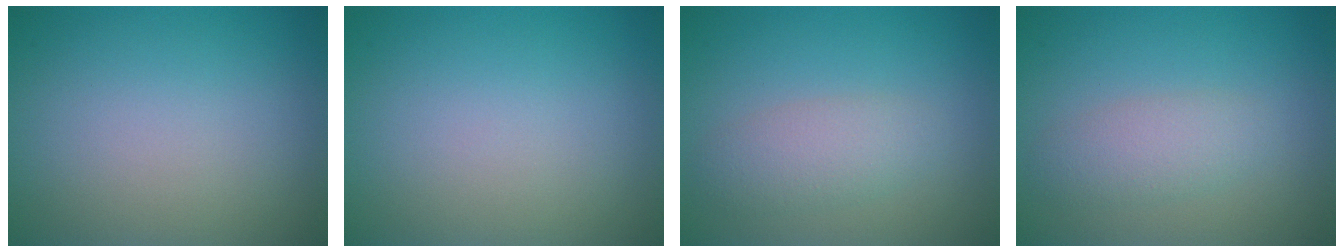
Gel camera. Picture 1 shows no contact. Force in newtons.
{"total": 0.0}
{"total": 2.7, "press": 2.7, "slide": 0.0}
{"total": 2.5, "press": 2.5, "slide": 0.1}